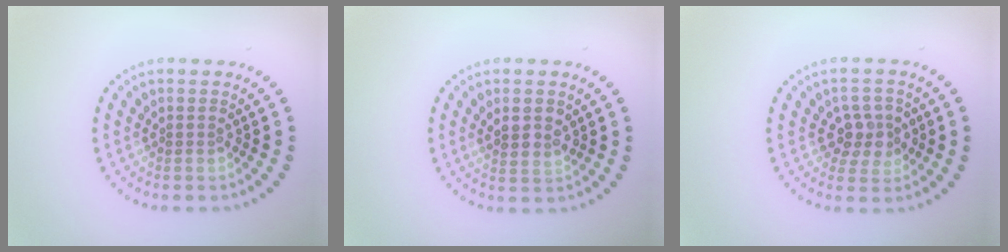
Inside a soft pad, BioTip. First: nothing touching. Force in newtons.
{"total": 2.3, "press": 2.2, "slide": 0.8}
{"total": 2.8, "press": 2.6, "slide": 1.1}